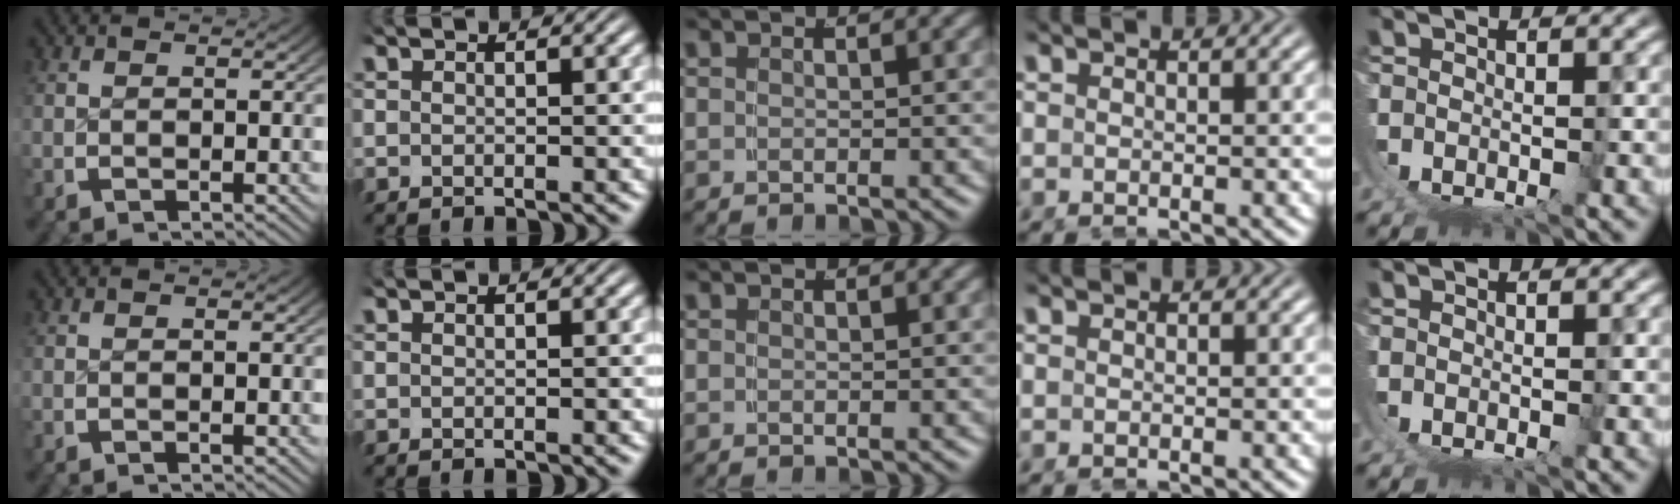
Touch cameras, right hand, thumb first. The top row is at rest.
{}